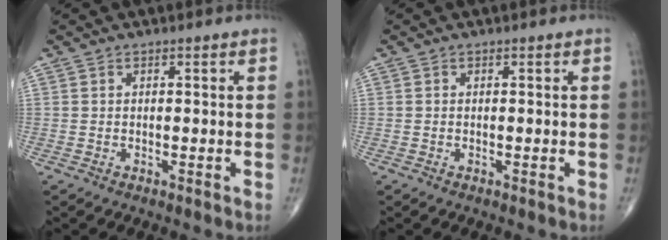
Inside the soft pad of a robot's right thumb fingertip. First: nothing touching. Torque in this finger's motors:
{"motor_torque": [-0.01, -0.05, 0.20, 0.09, -0.01]}